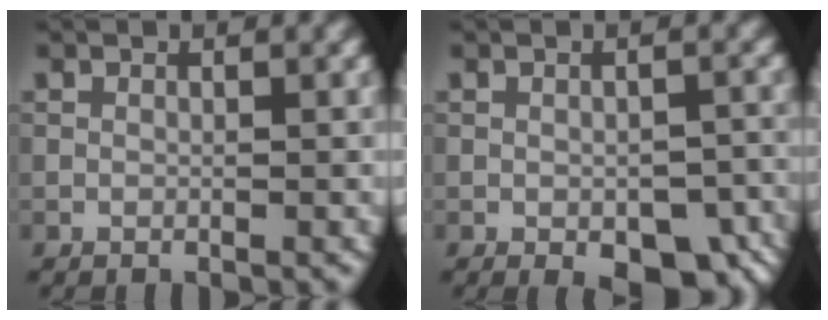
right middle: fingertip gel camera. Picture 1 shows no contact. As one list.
[{"total": 6.3, "force": [-3.1, 2.9, 4.6], "torque": [-0.053, -0.016, -0.028]}]